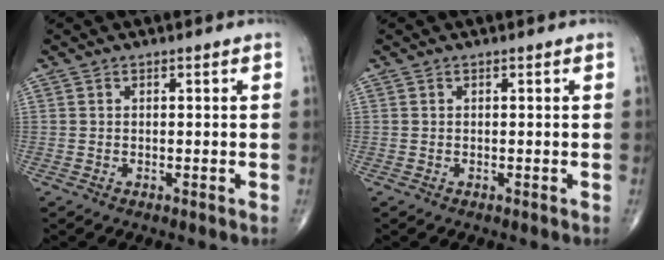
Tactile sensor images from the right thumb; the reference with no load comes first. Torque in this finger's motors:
{"motor_torque": [0.03, 0.03, -0.01, 0.01, 0.00]}